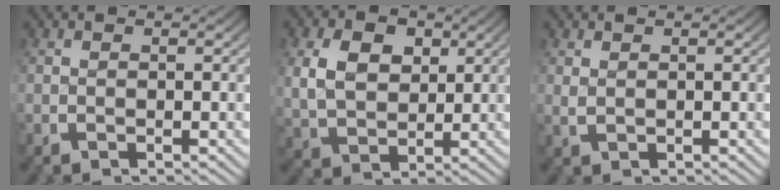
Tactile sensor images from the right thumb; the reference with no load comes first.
{"total": 5.9, "force": [1.4, 4.3, 3.8], "torque": [-0.070, -0.015, 0.039]}
{"total": 0.8, "force": [0.6, 0.3, 0.4], "torque": [-0.012, -0.001, 0.016]}